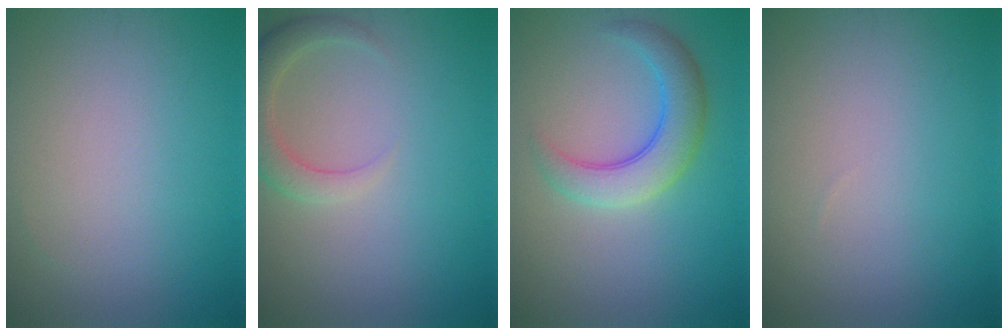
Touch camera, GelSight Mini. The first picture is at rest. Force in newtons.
{"total": 3.1, "press": 3.1, "slide": 0.4}
{"total": 4.5, "press": 4.5, "slide": 0.3}
{"total": 0.0}